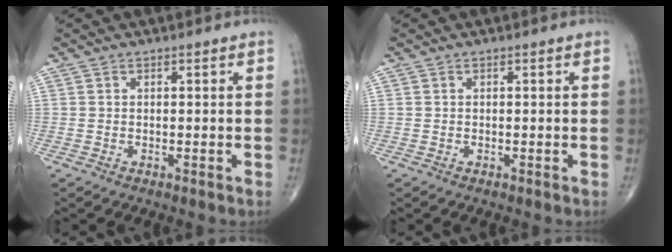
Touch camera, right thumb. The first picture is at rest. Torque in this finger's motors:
{"motor_torque": [-0.02, -0.02, 0.01, 0.02, 0.00]}